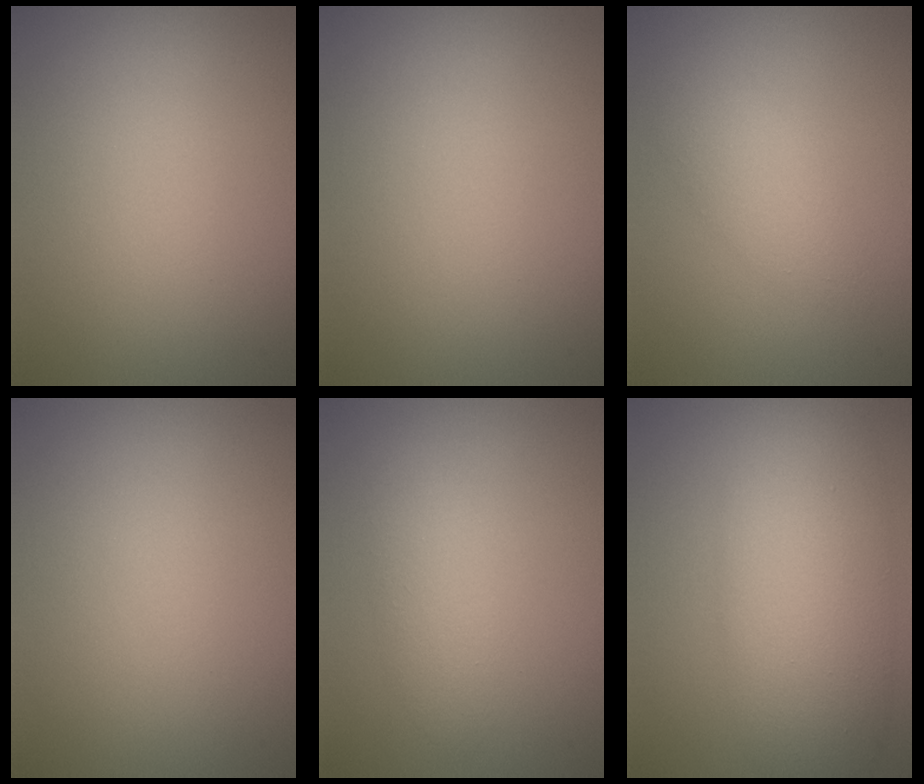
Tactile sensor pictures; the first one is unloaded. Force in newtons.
{"total": 0.0}
{"total": 2.0, "press": 2.0, "slide": 0.0}
{"total": 0.0}
{"total": 2.2, "press": 2.2, "slide": 0.1}
{"total": 8.2, "press": 8.2, "slide": 0.3}